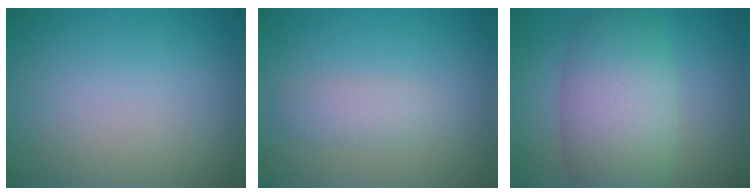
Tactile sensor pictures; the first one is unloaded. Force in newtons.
{"total": 1.7, "press": 1.7, "slide": 0.0}
{"total": 7.3, "press": 7.3, "slide": 0.3}